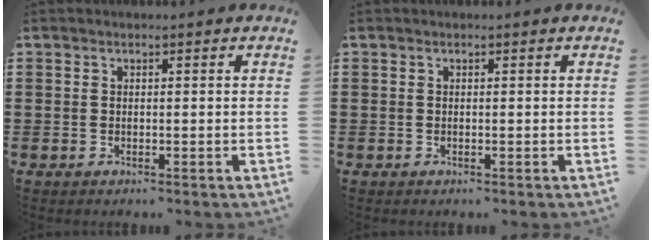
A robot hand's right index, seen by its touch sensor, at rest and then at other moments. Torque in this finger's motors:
{"motor_torque": [-0.01, 0.01, 0.00, 0.00]}